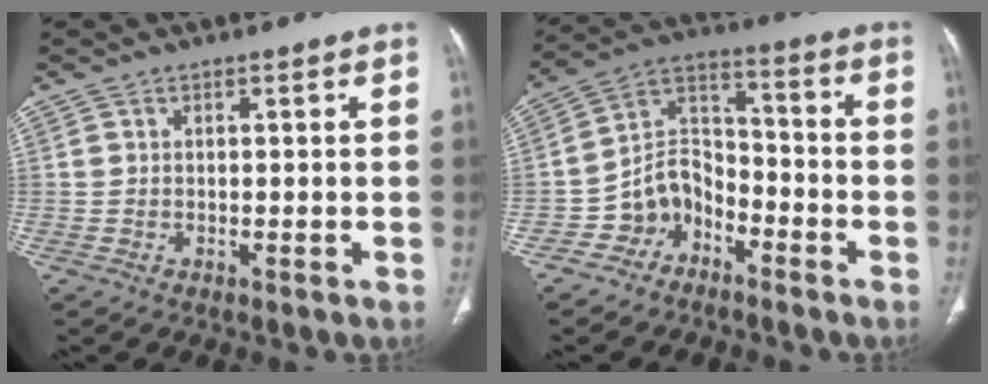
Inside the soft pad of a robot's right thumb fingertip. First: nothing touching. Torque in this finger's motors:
{"motor_torque": [-0.09, 0.17, -0.18, -0.93, 0.07]}